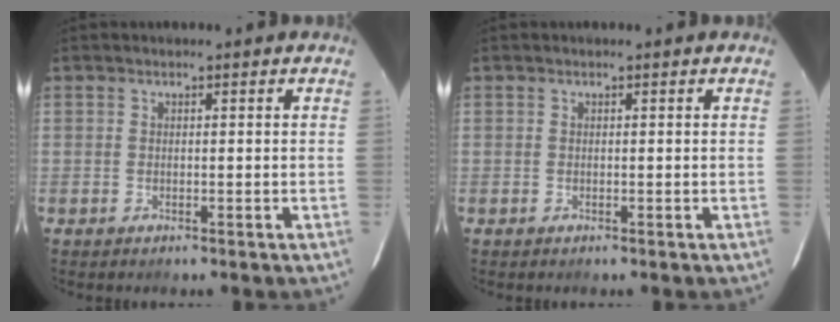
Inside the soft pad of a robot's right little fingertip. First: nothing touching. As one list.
[{"total": 0.0}]